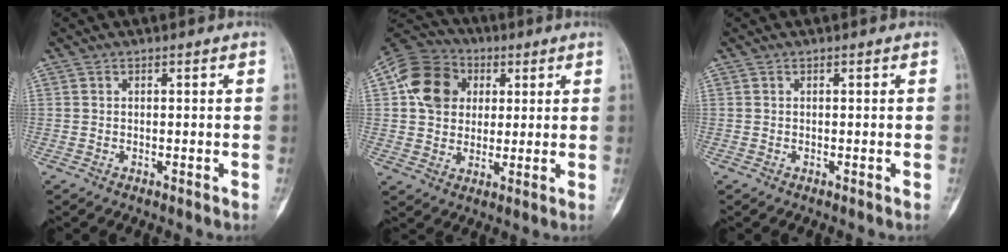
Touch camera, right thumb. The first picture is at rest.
{"total": 13.6, "force": [3.3, 11.2, 7.0], "torque": [-0.106, 0.006, 0.049]}
{"total": 0.0}